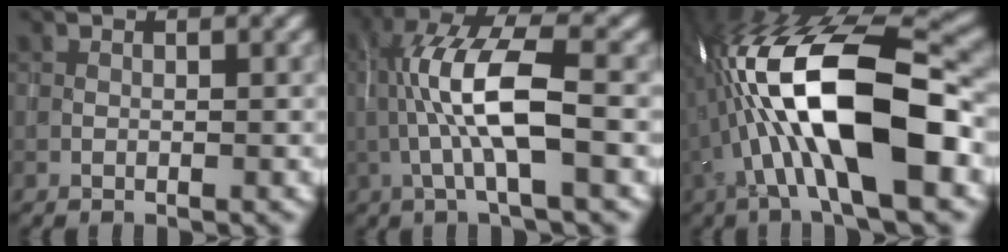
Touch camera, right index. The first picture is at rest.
{"total": 7.6, "force": [-0.6, 1.8, 7.3], "torque": [-0.154, 0.012, -0.013]}
{"total": 14.2, "force": [-1.8, 4.8, 13.2], "torque": [-0.248, 0.022, -0.034]}